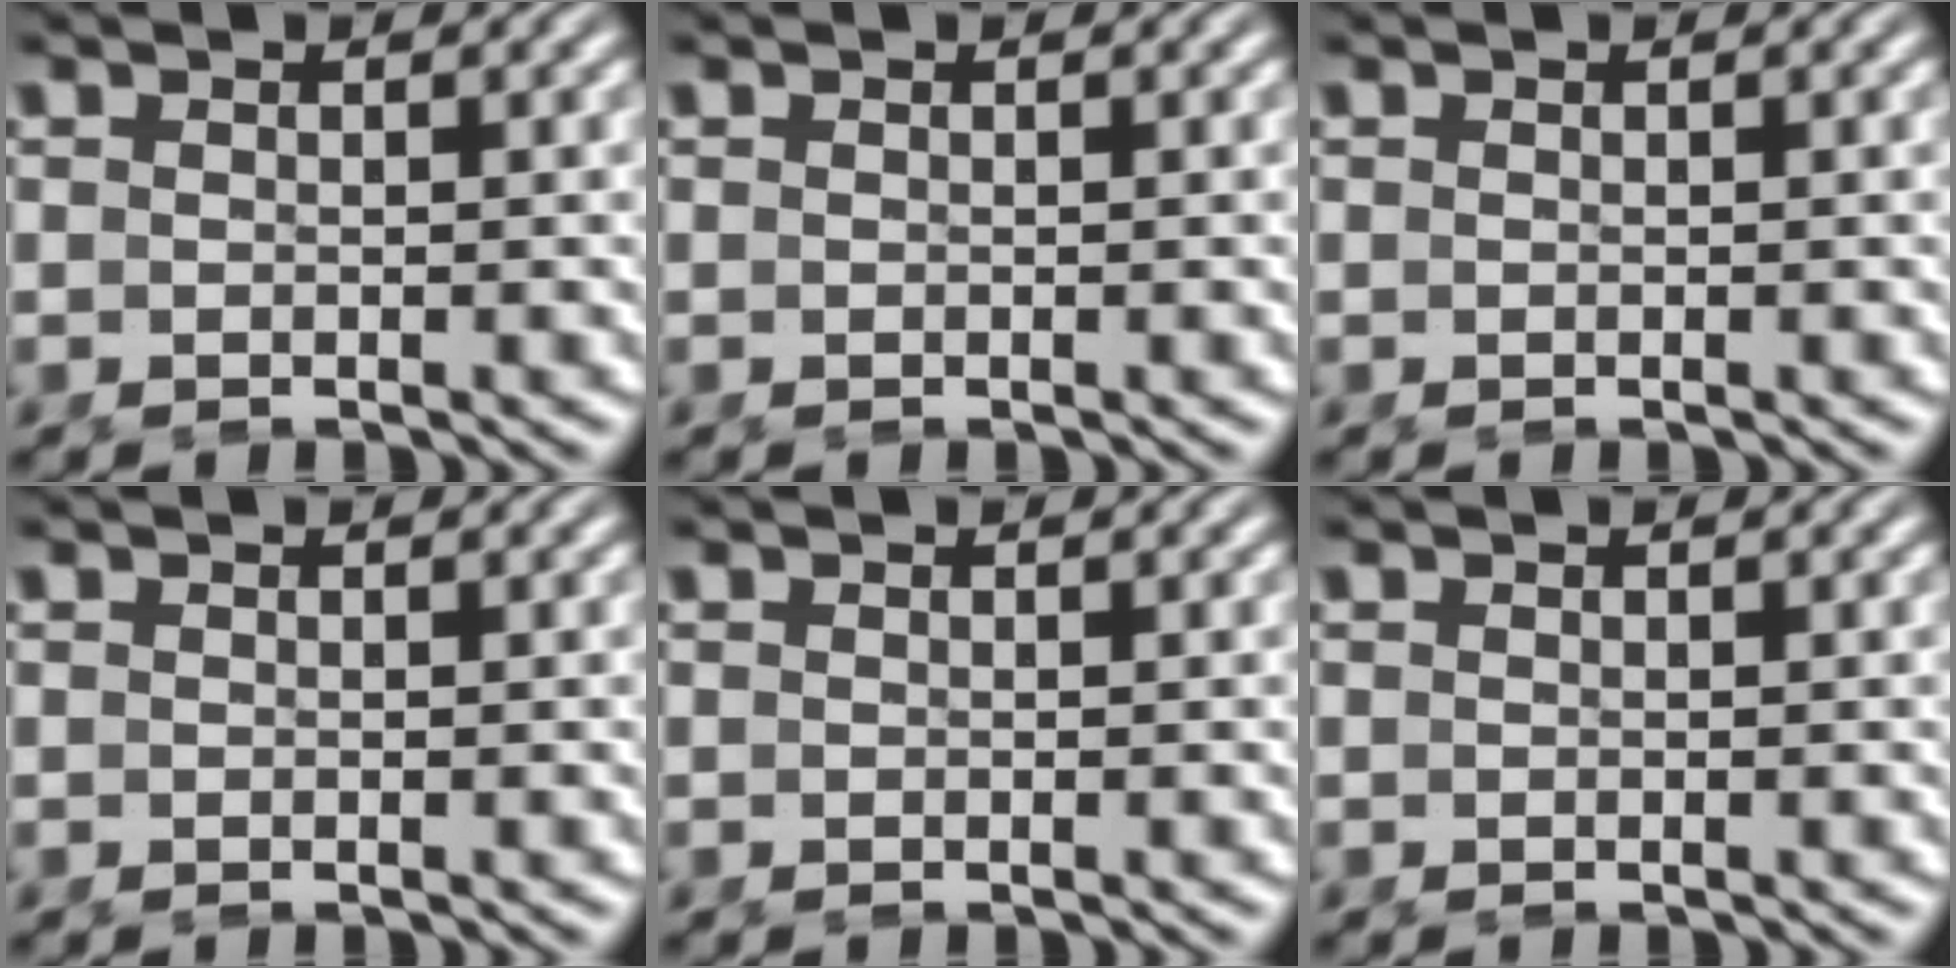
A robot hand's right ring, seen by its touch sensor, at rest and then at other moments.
{"total": 0.0}
{"total": 0.0}
{"total": 0.0}
{"total": 0.0}
{"total": 0.0}